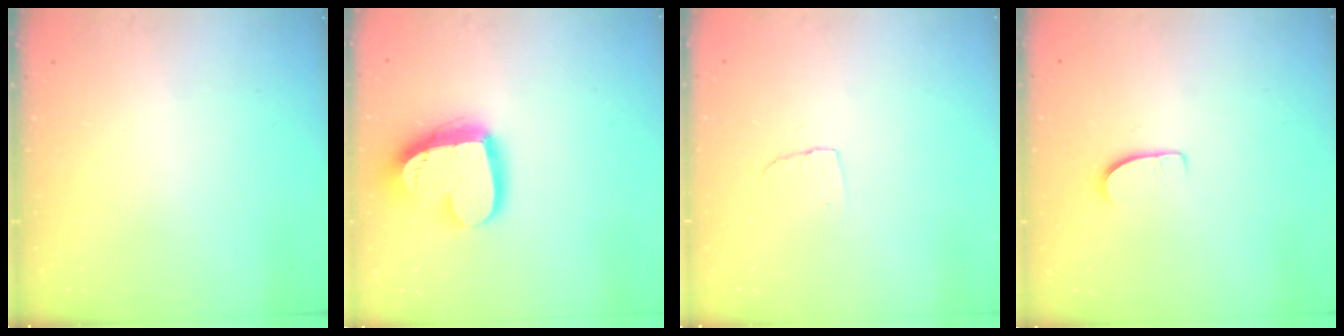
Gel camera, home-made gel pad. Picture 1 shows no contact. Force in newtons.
{"total": 17.0, "press": 17.0, "slide": 1.5}
{"total": 4.2, "press": 4.2, "slide": 0.3}
{"total": 6.7, "press": 6.7, "slide": 0.3}